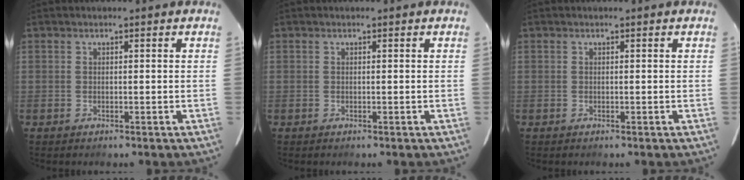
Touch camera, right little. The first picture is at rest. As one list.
[{"total": 0.0}, {"total": 0.0}]